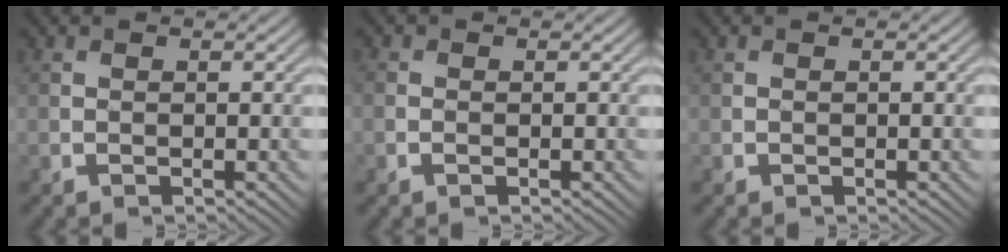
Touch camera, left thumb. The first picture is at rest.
{"total": 1.3, "force": [-0.5, 1.0, 0.8], "torque": [-0.020, -0.002, -0.011]}
{"total": 0.0}